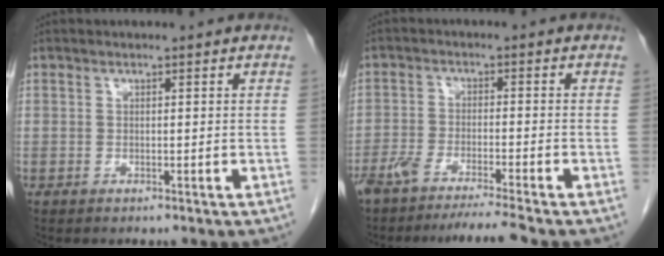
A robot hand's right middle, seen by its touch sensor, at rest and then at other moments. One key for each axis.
{"total": 8.2, "fx": -7.0, "fy": -1.0, "fz": 4.0, "tx": -0.054, "ty": -0.018, "tz": -0.115}